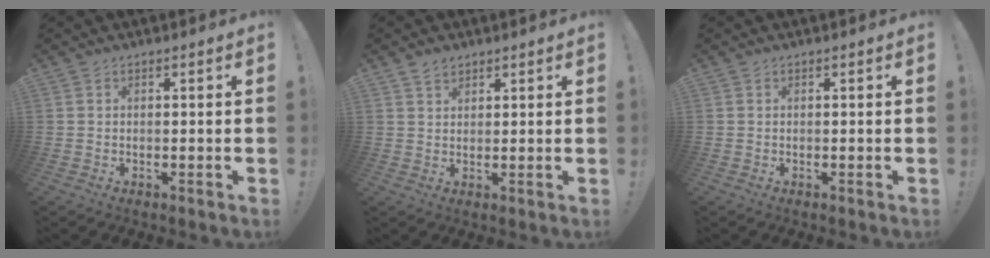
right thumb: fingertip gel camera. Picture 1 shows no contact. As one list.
[{"total": 2.6, "force": [2.0, 1.4, 0.7], "torque": [-0.004, -0.010, 0.037]}, {"total": 0.0}]